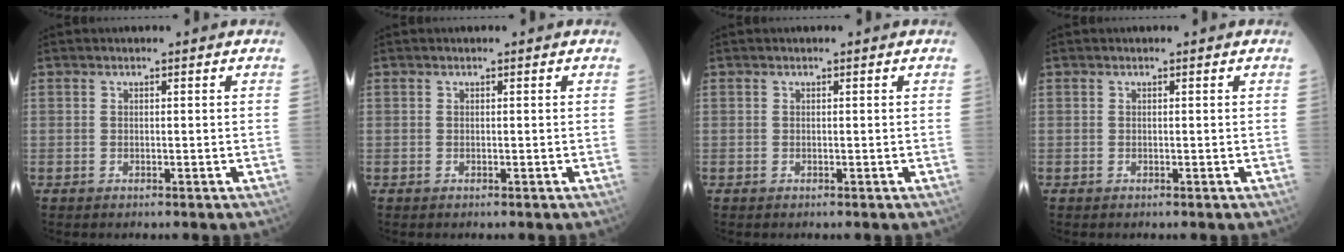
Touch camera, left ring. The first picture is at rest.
{"total": 0.0}
{"total": 0.0}
{"total": 0.0}